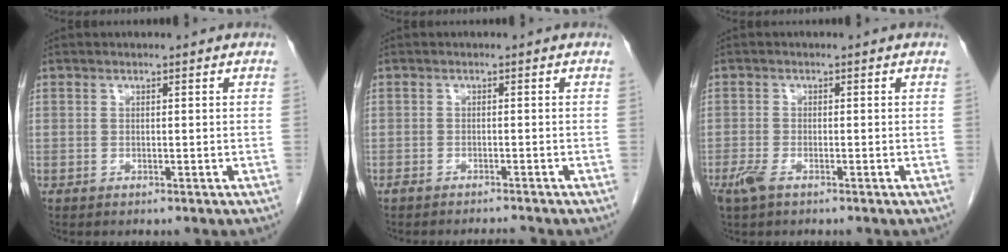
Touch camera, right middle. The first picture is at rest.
{"total": 2.2, "force": [-2.1, -0.2, 0.5], "torque": [-0.012, -0.004, -0.033]}
{"total": 2.6, "force": [-1.7, 0.9, 1.9], "torque": [-0.047, -0.005, -0.032]}